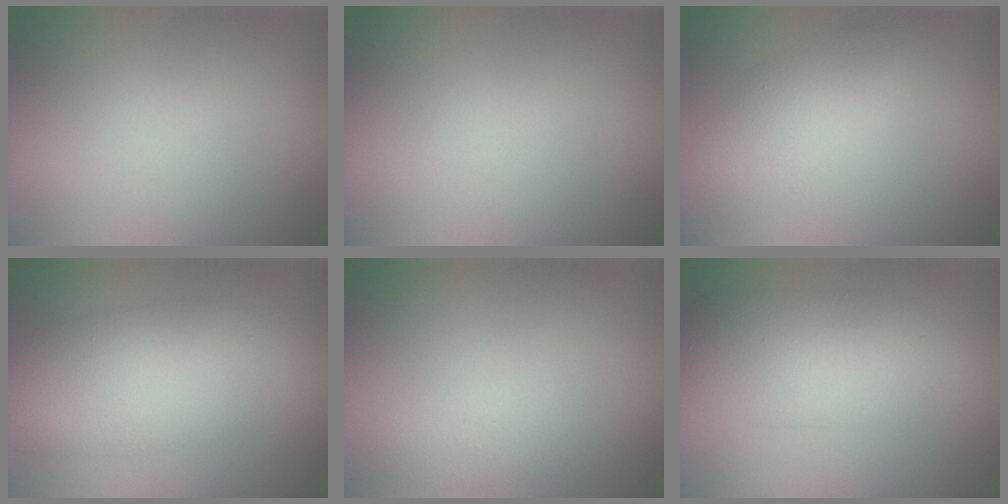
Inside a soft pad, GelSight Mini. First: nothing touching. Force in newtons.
{"total": 0.0}
{"total": 3.9, "press": 3.9, "slide": 0.0}
{"total": 7.6, "press": 7.6, "slide": 0.2}
{"total": 2.5, "press": 2.5, "slide": 0.2}
{"total": 5.5, "press": 5.5, "slide": 0.3}